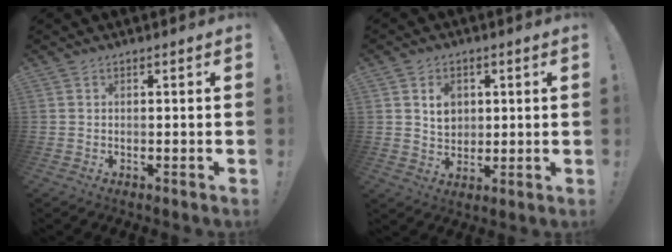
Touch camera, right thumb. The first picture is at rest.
{"total": 6.8, "force": [2.1, 5.7, 3.0], "torque": [-0.032, -0.005, 0.037]}